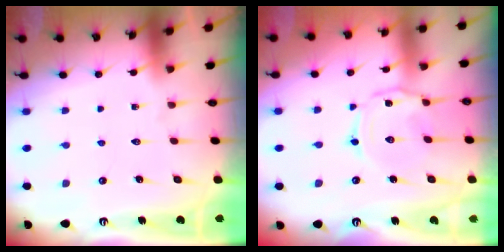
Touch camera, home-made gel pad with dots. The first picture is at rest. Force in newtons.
{"total": 2.5, "press": 2.4, "slide": 0.4}